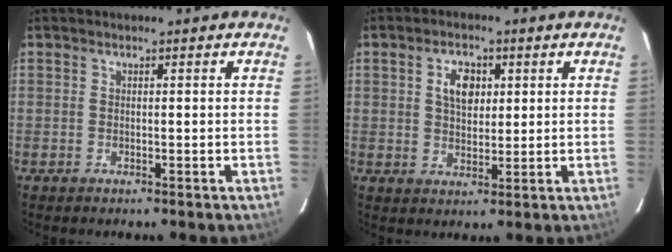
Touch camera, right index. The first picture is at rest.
{"total": 5.4, "force": [1.7, 3.5, 3.8], "torque": [-0.062, 0.012, 0.032]}